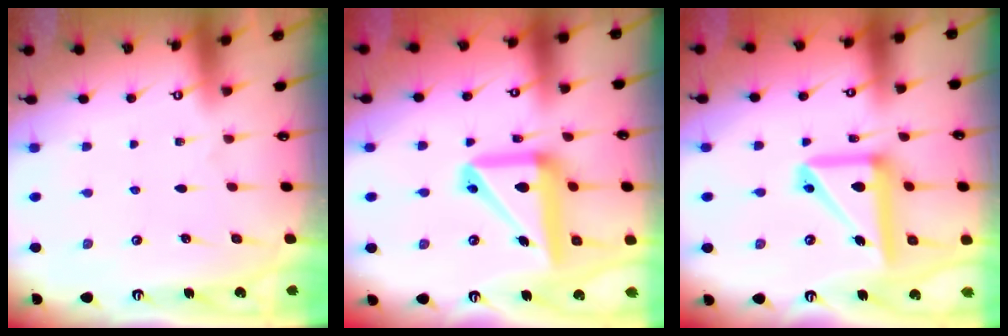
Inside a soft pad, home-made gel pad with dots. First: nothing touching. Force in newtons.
{"total": 16.5, "press": 16.4, "slide": 2.0}
{"total": 14.8, "press": 14.6, "slide": 2.5}